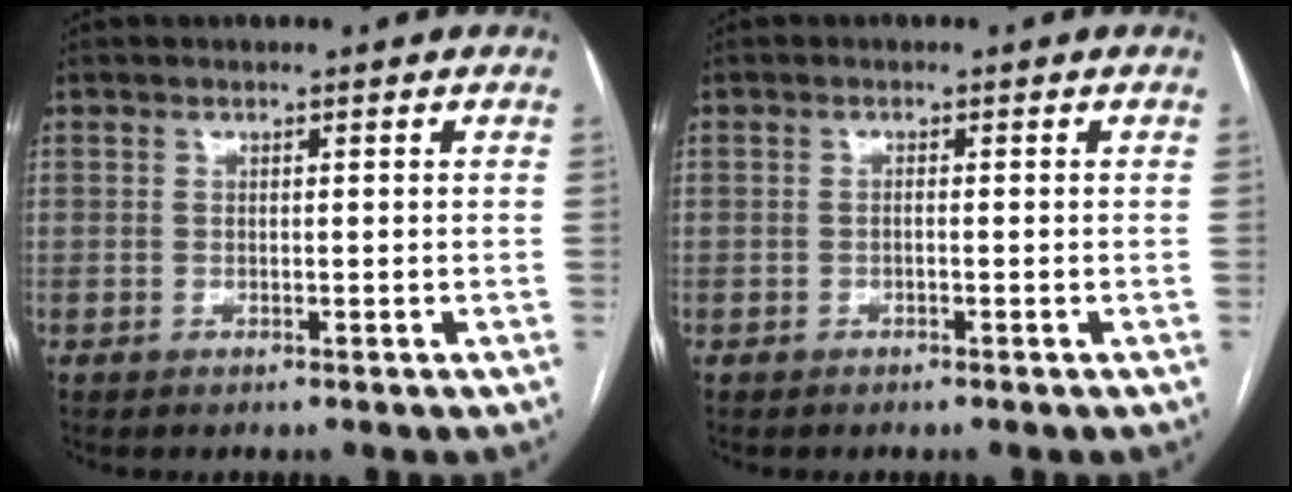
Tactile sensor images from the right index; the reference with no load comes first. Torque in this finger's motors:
{"motor_torque": [-0.19, -0.13, 0.05, 0.01]}